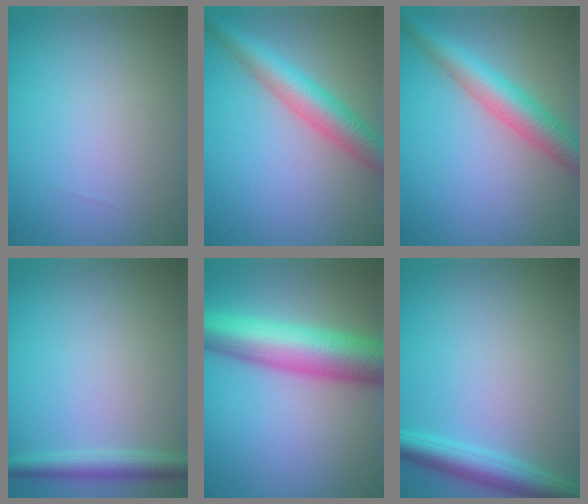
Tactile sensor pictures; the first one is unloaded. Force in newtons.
{"total": 5.0, "press": 5.0, "slide": 0.2}
{"total": 5.0, "press": 5.0, "slide": 0.2}
{"total": 2.3, "press": 2.3, "slide": 0.1}
{"total": 9.3, "press": 9.3, "slide": 0.3}
{"total": 3.9, "press": 3.9, "slide": 0.2}